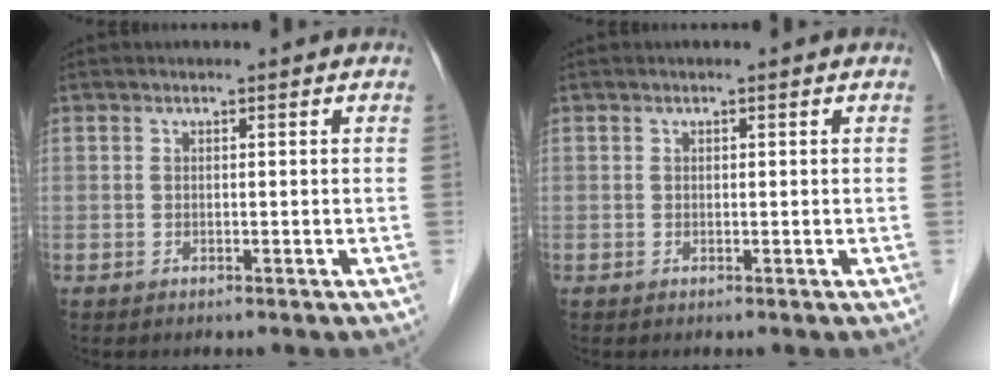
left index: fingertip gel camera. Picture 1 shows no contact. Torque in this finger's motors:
{"motor_torque": [-0.83, 0.58, -0.10, -0.01]}